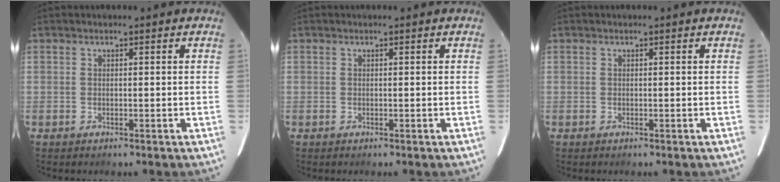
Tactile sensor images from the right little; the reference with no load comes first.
{"total": 0.0}
{"total": 0.0}